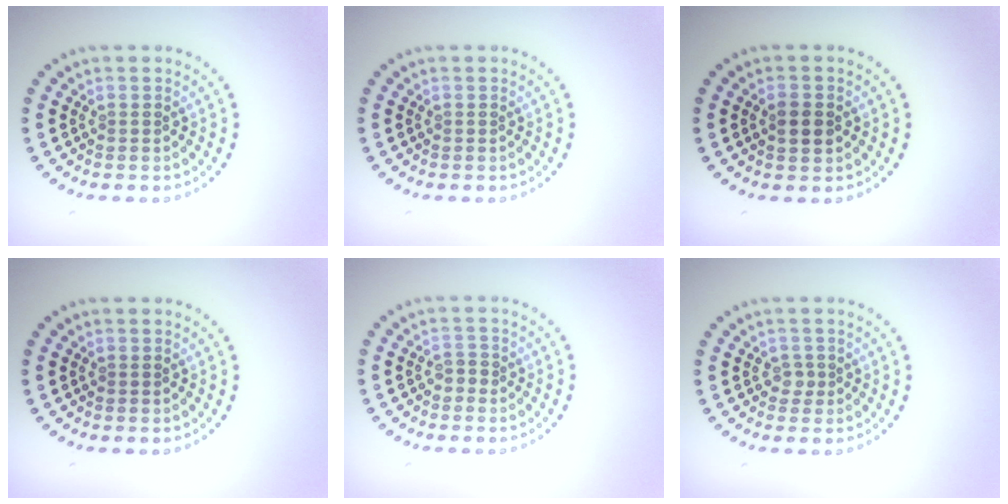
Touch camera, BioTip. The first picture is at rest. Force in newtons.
{"total": 0.0}
{"total": 2.2, "press": 2.2, "slide": 0.2}
{"total": 0.0}
{"total": 1.0, "press": 0.8, "slide": 0.6}
{"total": 1.0, "press": 0.7, "slide": 0.6}